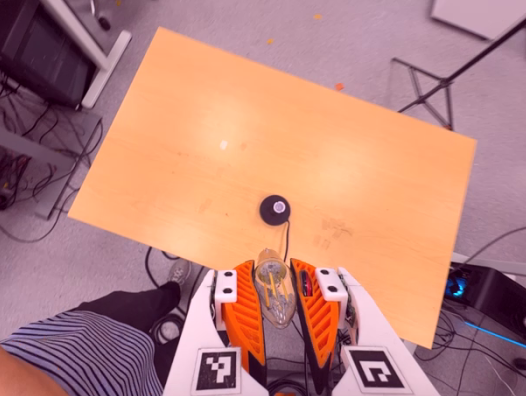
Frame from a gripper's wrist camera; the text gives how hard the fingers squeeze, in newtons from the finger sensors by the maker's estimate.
{"total": 24.4, "left": 27.0, "right": 21.8}